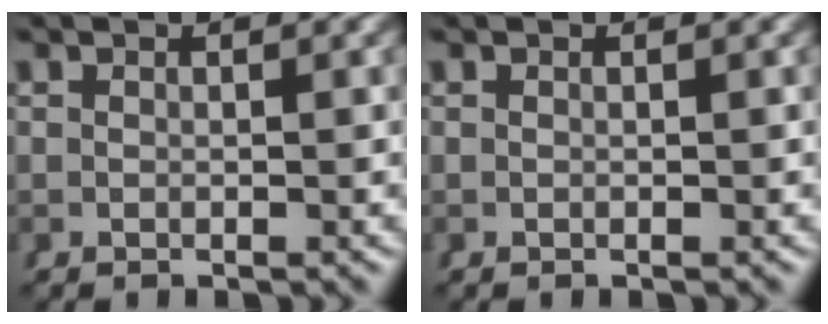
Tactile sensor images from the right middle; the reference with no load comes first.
{"total": 0.0}